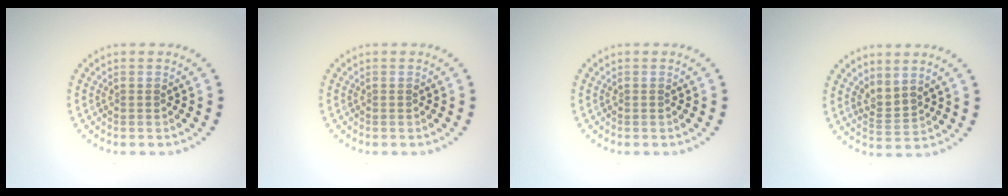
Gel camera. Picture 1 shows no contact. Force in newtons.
{"total": 0.0}
{"total": 0.0}
{"total": 2.1, "press": 1.4, "slide": 1.6}